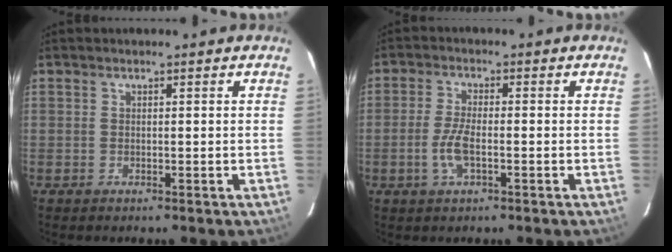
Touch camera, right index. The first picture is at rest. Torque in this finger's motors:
{"motor_torque": [0.47, -0.15, 0.14, 0.05]}